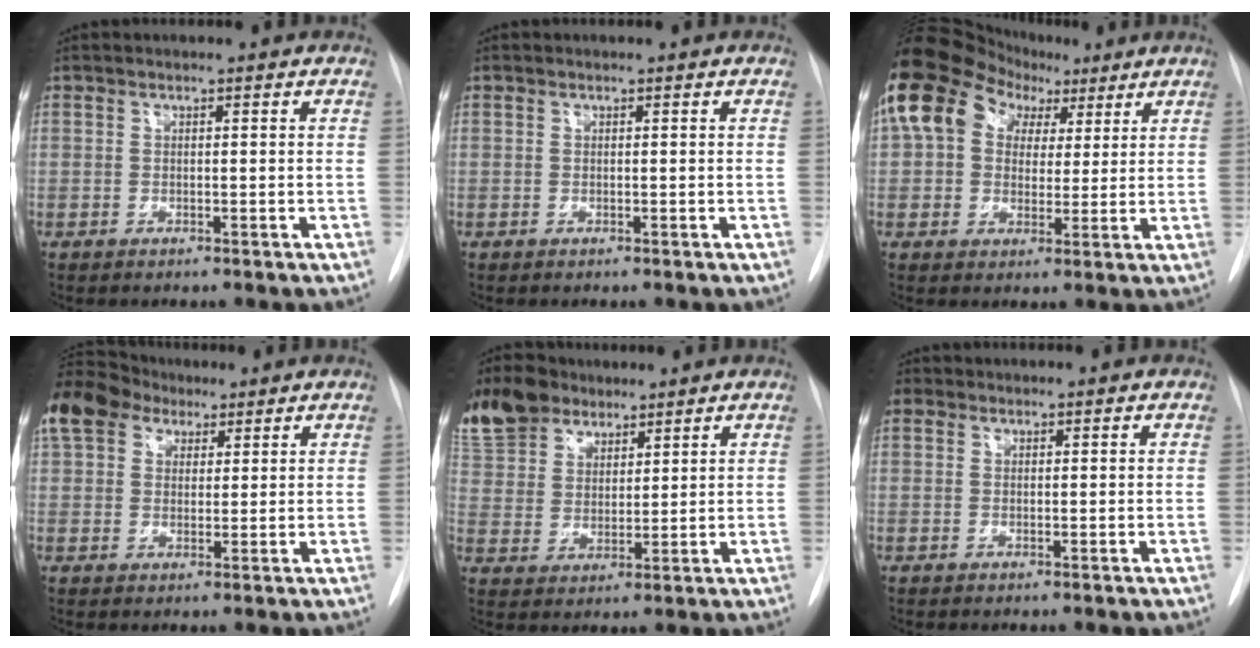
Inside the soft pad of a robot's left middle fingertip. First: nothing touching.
{"total": 0.8, "force": [-0.3, -0.4, -0.6], "torque": [0.016, -0.004, -0.005]}
{"total": 13.4, "force": [5.9, 9.8, 7.1], "torque": [-0.143, 0.064, 0.099]}
{"total": 15.6, "force": [10.0, 10.0, 6.4], "torque": [-0.183, 0.072, 0.185]}
{"total": 14.8, "force": [11.1, 8.4, 4.8], "torque": [-0.131, 0.035, 0.215]}
{"total": 0.8, "force": [0.4, 0.7, -0.3], "torque": [0.015, 0.004, 0.003]}